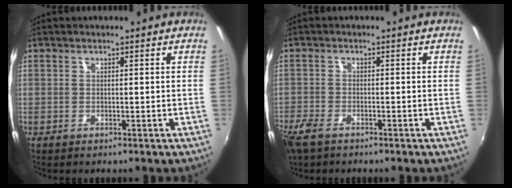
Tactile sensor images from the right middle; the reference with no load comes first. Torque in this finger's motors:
{"motor_torque": [1.09, -1.04, 0.23, 0.11]}